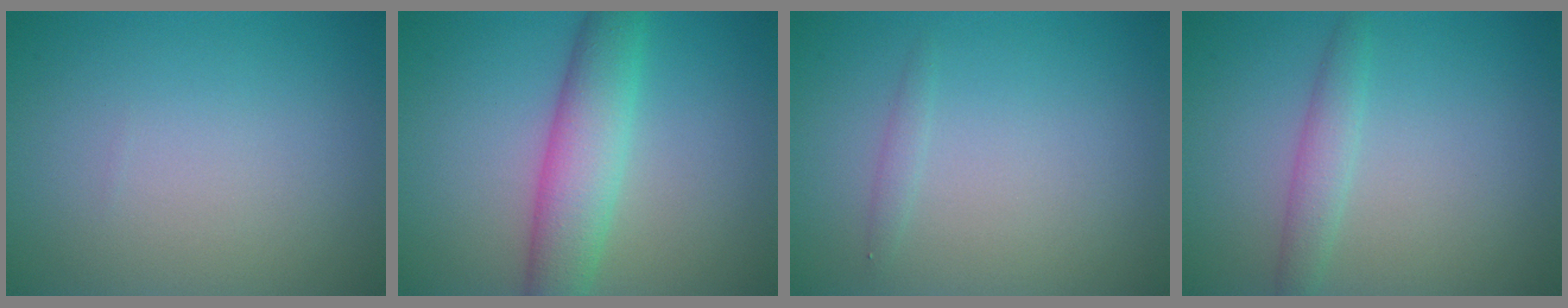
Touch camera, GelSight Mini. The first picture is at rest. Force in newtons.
{"total": 5.4, "press": 5.4, "slide": 0.4}
{"total": 0.7, "press": 0.7, "slide": 0.0}
{"total": 2.0, "press": 2.0, "slide": 0.0}